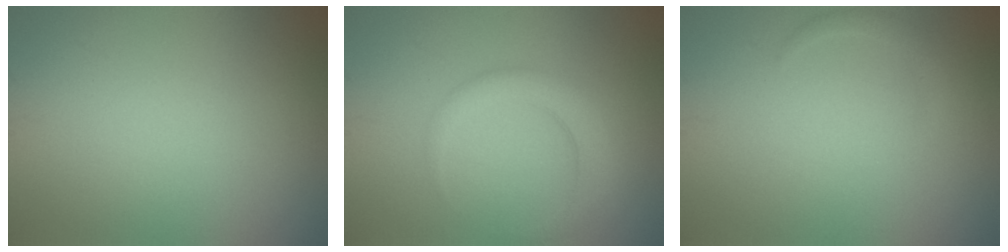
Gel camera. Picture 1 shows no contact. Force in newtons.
{"total": 2.8, "press": 2.8, "slide": 0.1}
{"total": 1.1, "press": 1.1, "slide": 0.1}